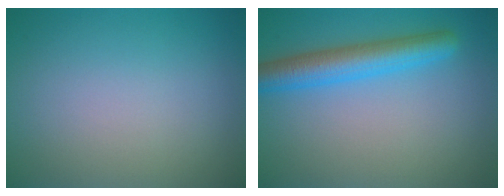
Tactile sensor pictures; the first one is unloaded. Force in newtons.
{"total": 4.8, "press": 4.8, "slide": 0.2}